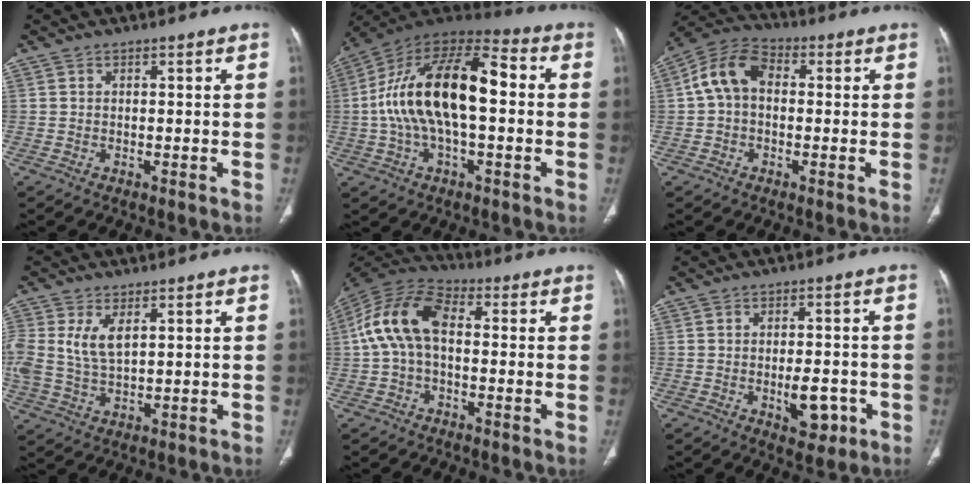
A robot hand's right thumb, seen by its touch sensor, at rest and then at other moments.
{"total": 21.8, "force": [0.3, 10.1, 19.3], "torque": [-0.351, 0.044, -0.001]}
{"total": 9.3, "force": [0.7, 6.5, 6.6], "torque": [-0.118, 0.030, 0.001]}
{"total": 7.5, "force": [2.3, 4.0, 6.0], "torque": [-0.133, -0.002, 0.055]}
{"total": 12.5, "force": [0.5, 7.3, 10.1], "torque": [-0.200, 0.037, -0.002]}
{"total": 6.5, "force": [-2.2, 3.4, 5.1], "torque": [-0.056, 0.006, -0.023]}